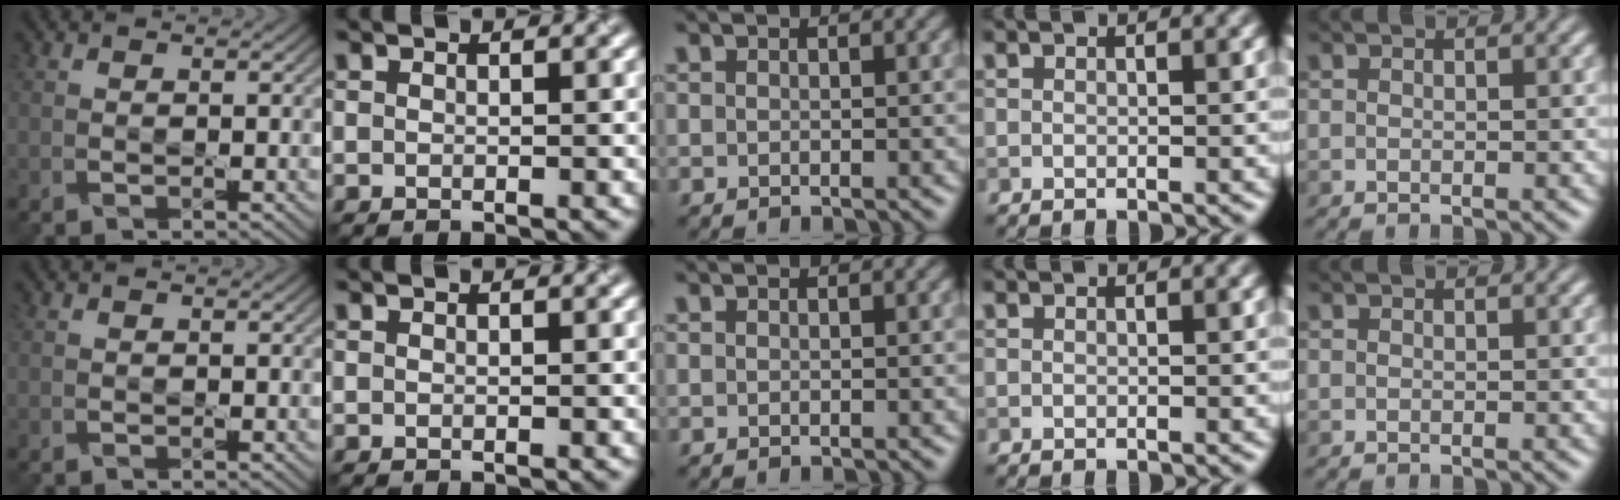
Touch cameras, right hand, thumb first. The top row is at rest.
{}